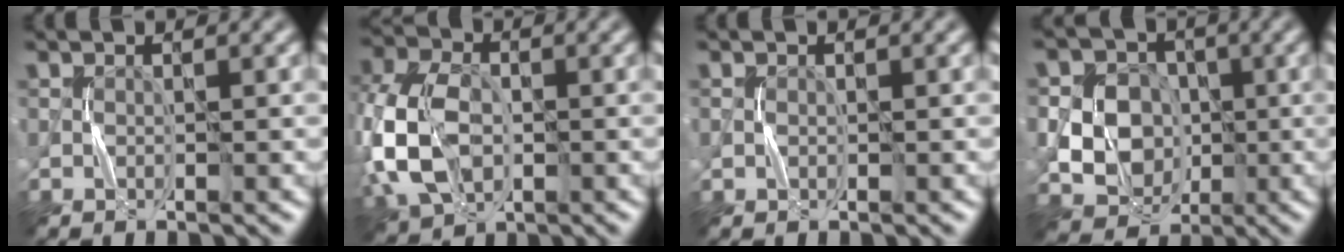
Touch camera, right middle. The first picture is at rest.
{"total": 10.2, "force": [-1.4, 6.9, 7.3], "torque": [-0.187, -0.003, -0.038]}
{"total": 0.0}
{"total": 9.2, "force": [-0.6, 8.4, 3.6], "torque": [-0.067, 0.020, -0.033]}